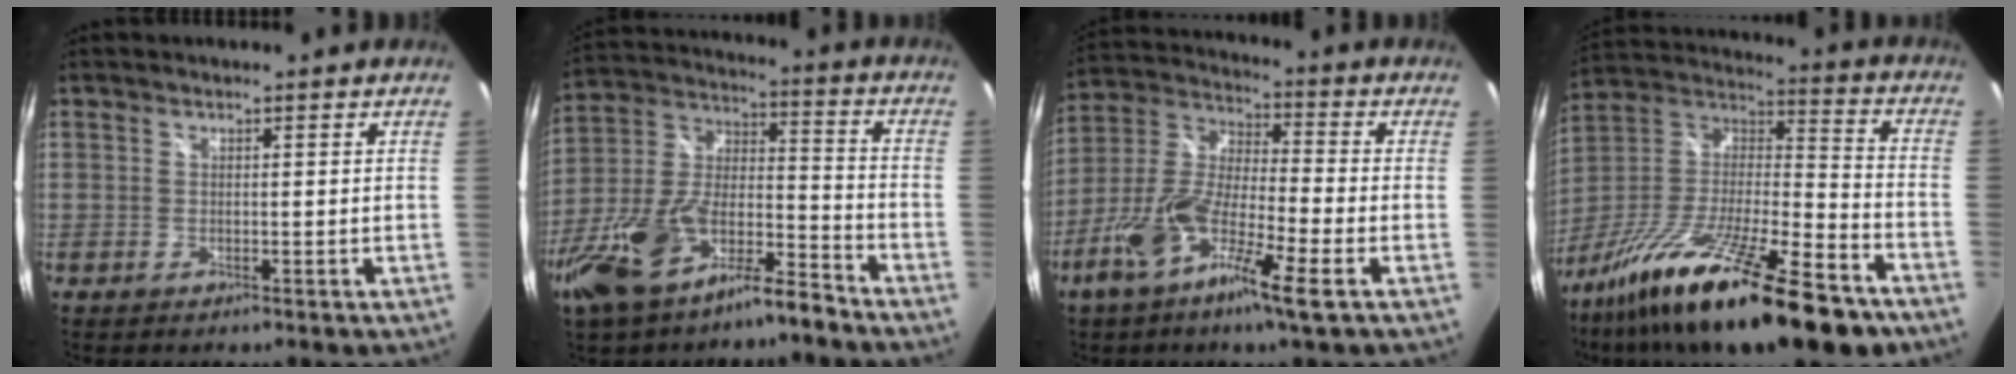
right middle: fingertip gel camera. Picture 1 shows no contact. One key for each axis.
{"total": 18.4, "fx": -12.3, "fy": 6.4, "fz": 12.1, "tx": -0.252, "ty": -0.004, "tz": -0.224}
{"total": 14.4, "fx": -7.2, "fy": 2.2, "fz": 12.2, "tx": -0.256, "ty": -0.015, "tz": -0.147}
{"total": 29.5, "fx": -18.2, "fy": 7.4, "fz": 22.0, "tx": -0.392, "ty": -0.041, "tz": -0.303}